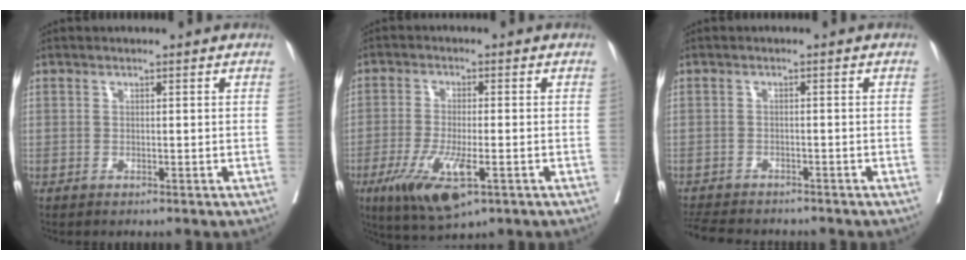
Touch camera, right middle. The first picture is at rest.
{"total": 9.5, "force": [-4.2, 2.4, 8.1], "torque": [-0.155, -0.023, -0.065]}
{"total": 9.0, "force": [-8.0, 2.4, 3.2], "torque": [-0.069, -0.011, -0.116]}